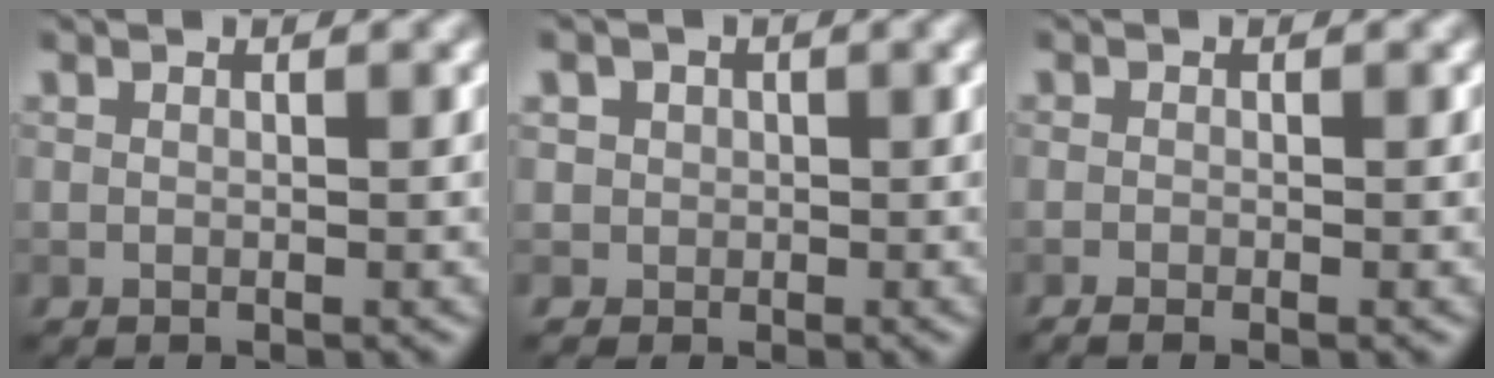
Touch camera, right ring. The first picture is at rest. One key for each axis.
{"total": 3.6, "fx": 1.4, "fy": 3.1, "fz": 1.1, "tx": -0.003, "ty": 0.024, "tz": 0.002}
{"total": 1.5, "fx": -0.8, "fy": 0.5, "fz": 1.1, "tx": -0.025, "ty": -0.005, "tz": -0.013}